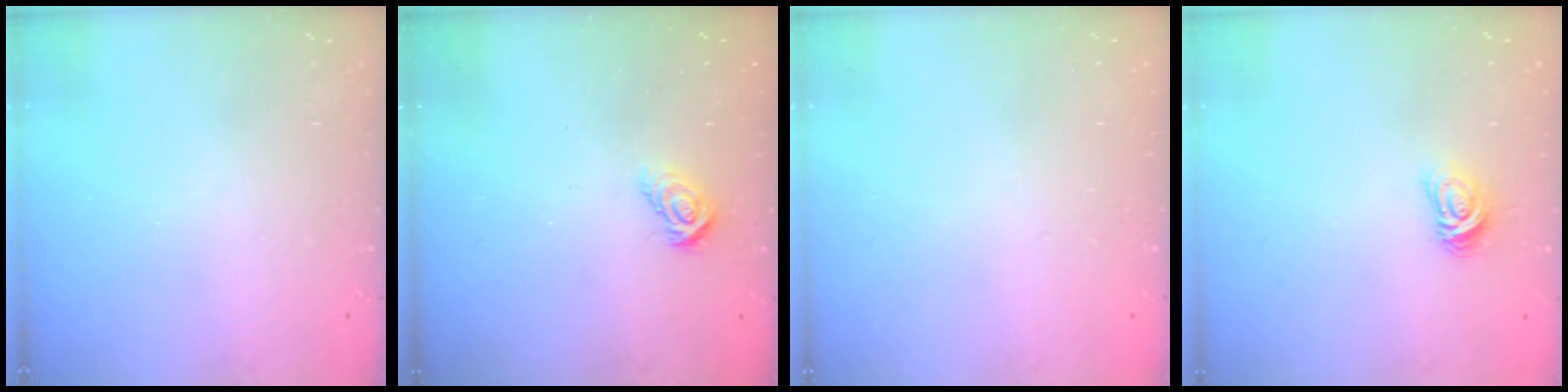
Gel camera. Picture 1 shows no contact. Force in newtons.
{"total": 5.3, "press": 5.3, "slide": 0.3}
{"total": 0.0}
{"total": 5.1, "press": 5.1, "slide": 0.5}